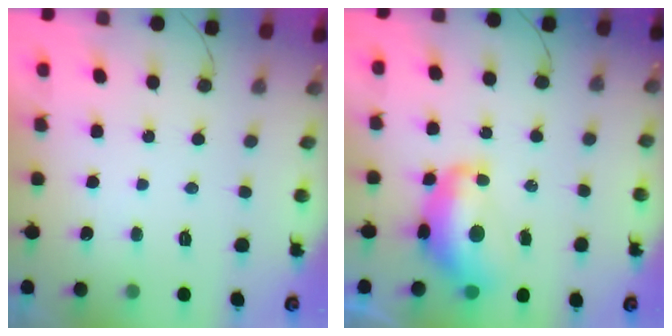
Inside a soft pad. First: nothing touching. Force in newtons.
{"total": 12.2, "press": 12.1, "slide": 1.3}